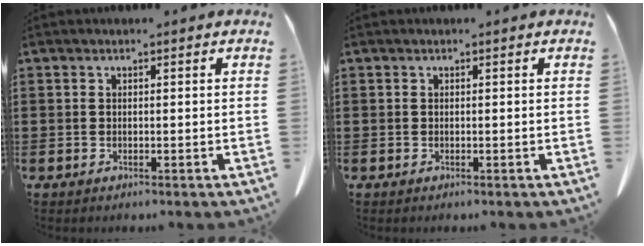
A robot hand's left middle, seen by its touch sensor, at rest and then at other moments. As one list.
[{"total": 0.0}]